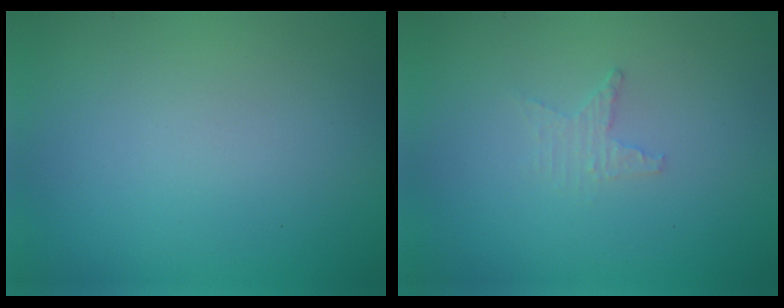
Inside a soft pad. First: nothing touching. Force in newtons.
{"total": 1.2, "press": 1.2, "slide": 0.4}